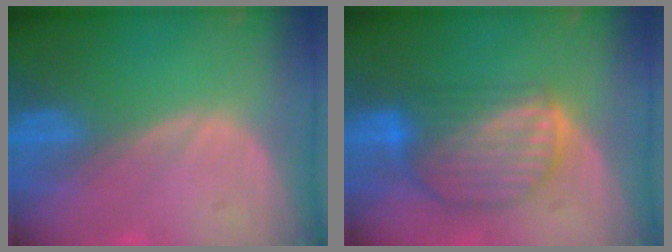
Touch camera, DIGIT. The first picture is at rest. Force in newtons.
{"total": 8.9, "press": 7.7, "slide": 4.4}